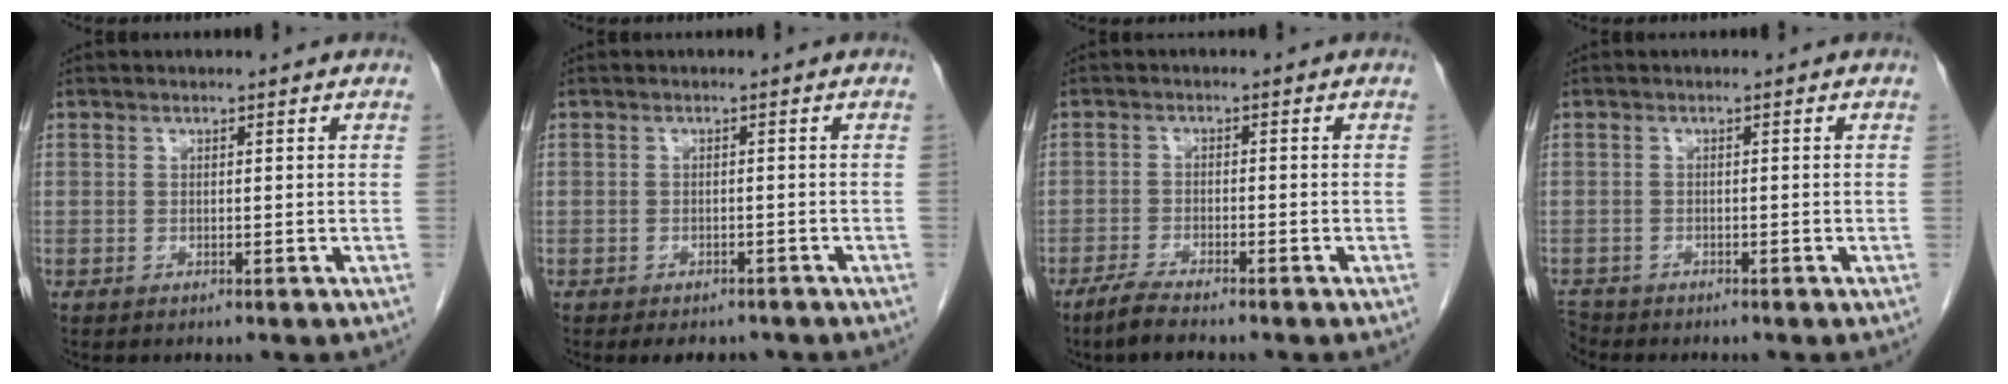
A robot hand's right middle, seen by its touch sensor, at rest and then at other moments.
{"total": 4.4, "force": [-3.7, 2.1, 1.3], "torque": [-0.010, 0.001, -0.045]}
{"total": 3.8, "force": [-3.1, 0.4, 2.2], "torque": [-0.050, -0.007, -0.057]}
{"total": 2.0, "force": [-1.9, 0.3, -0.1], "torque": [-0.001, -0.010, -0.035]}